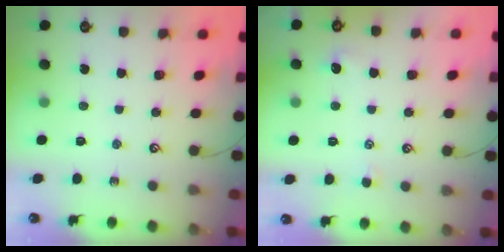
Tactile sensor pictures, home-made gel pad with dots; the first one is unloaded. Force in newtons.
{"total": 1.9, "press": 1.8, "slide": 0.4}